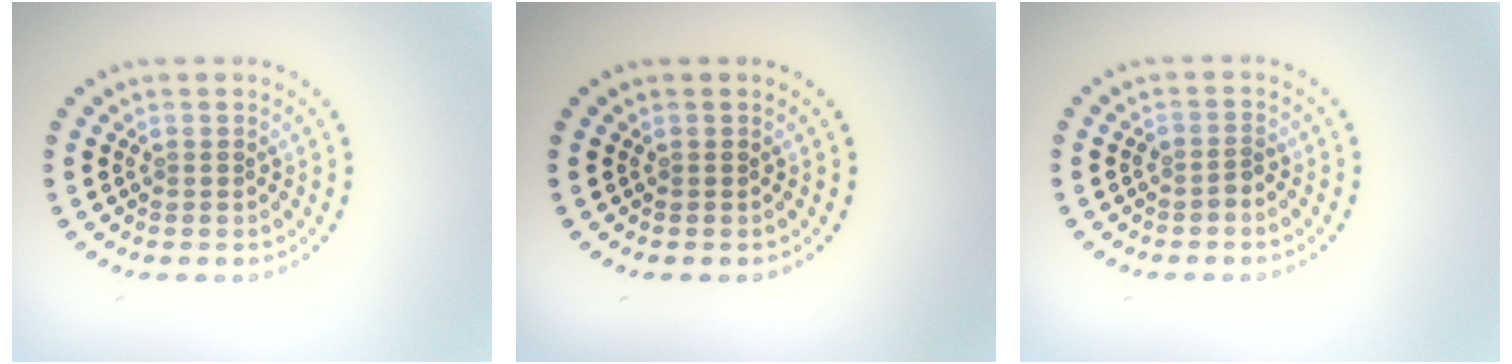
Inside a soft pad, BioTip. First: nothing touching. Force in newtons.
{"total": 0.0}
{"total": 1.1, "press": 0.8, "slide": 0.7}